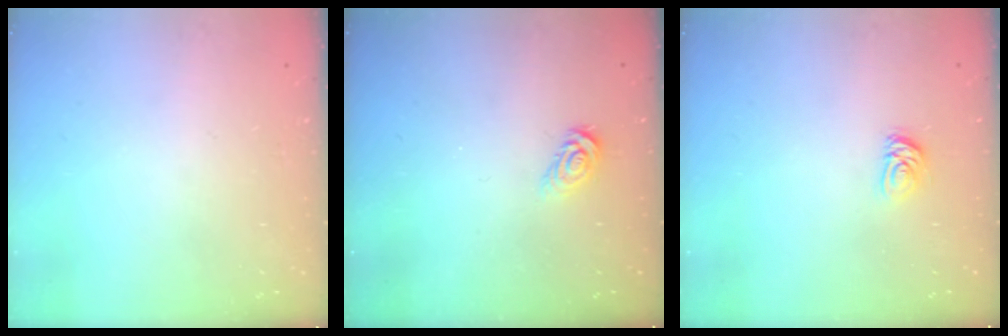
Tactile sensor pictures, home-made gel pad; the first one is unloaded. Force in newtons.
{"total": 3.8, "press": 3.8, "slide": 0.4}
{"total": 4.3, "press": 4.3, "slide": 0.6}